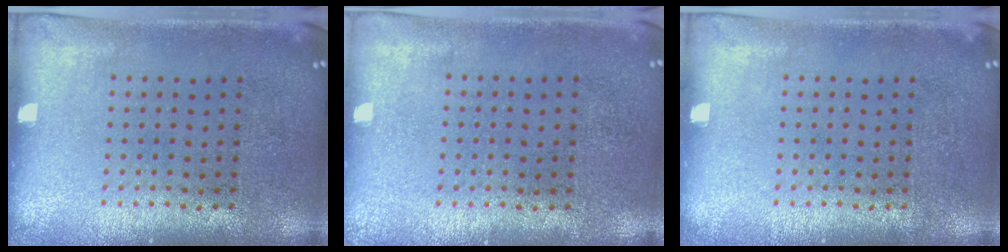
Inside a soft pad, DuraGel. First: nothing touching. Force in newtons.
{"total": 0.0}
{"total": 0.0}